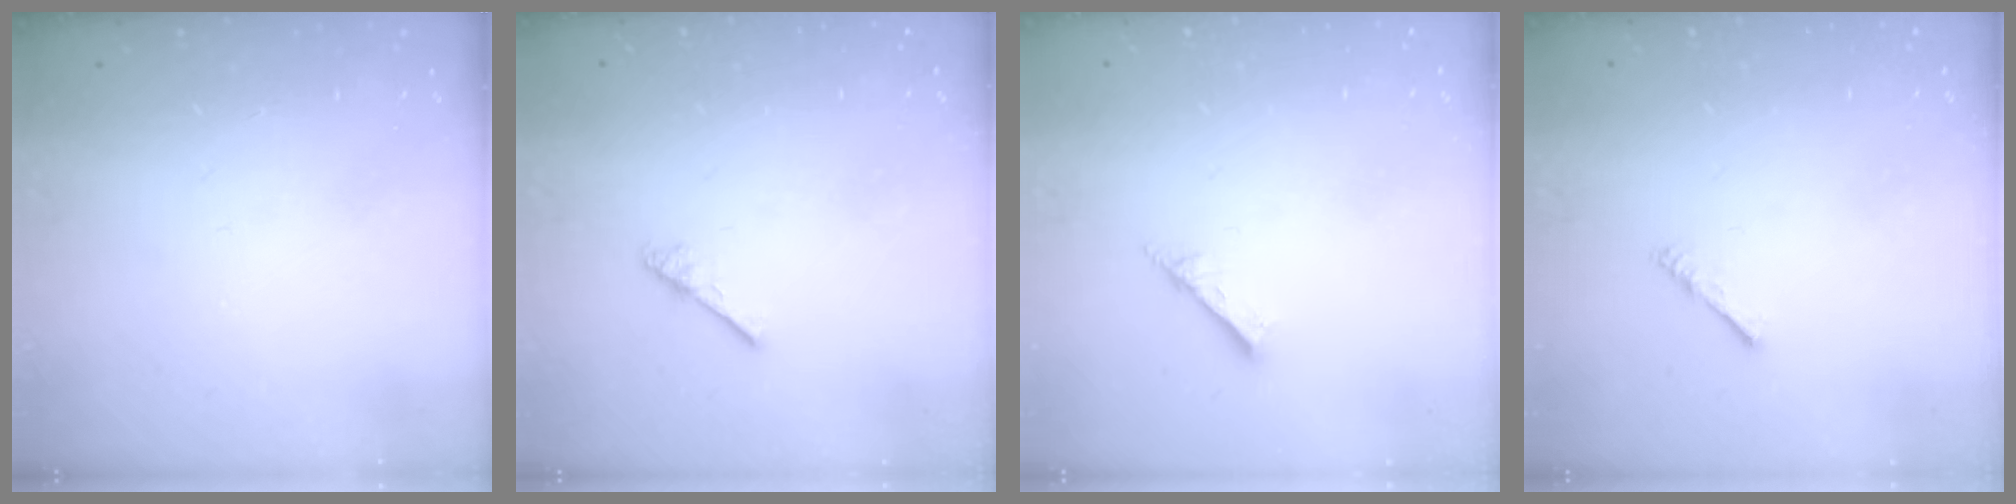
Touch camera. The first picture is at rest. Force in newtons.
{"total": 2.5, "press": 2.5, "slide": 0.4}
{"total": 3.1, "press": 3.1, "slide": 0.0}
{"total": 2.0, "press": 1.9, "slide": 0.4}